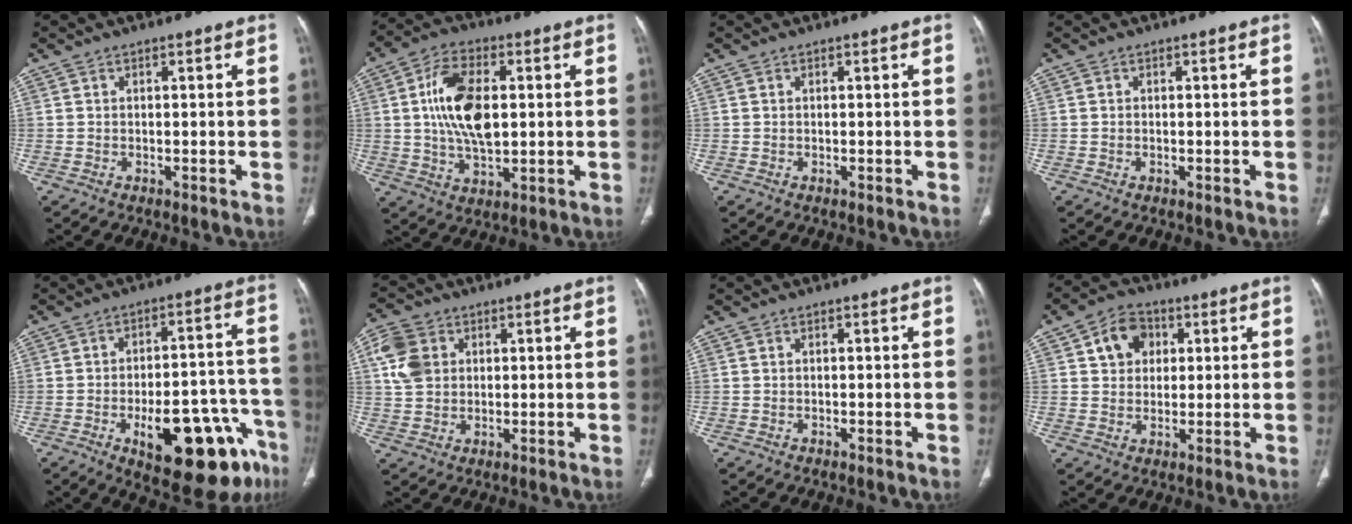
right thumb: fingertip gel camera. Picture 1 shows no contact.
{"total": 13.8, "force": [1.7, 7.5, 11.5], "torque": [-0.206, 0.001, 0.032]}
{"total": 0.0}
{"total": 0.0}
{"total": 20.2, "force": [-9.9, 7.9, 15.8], "torque": [-0.153, 0.057, -0.124]}
{"total": 8.0, "force": [2.3, 6.4, 4.3], "torque": [-0.078, 0.002, 0.044]}
{"total": 0.0}
{"total": 7.8, "force": [2.5, 6.1, 4.0], "torque": [-0.036, 0.000, 0.037]}